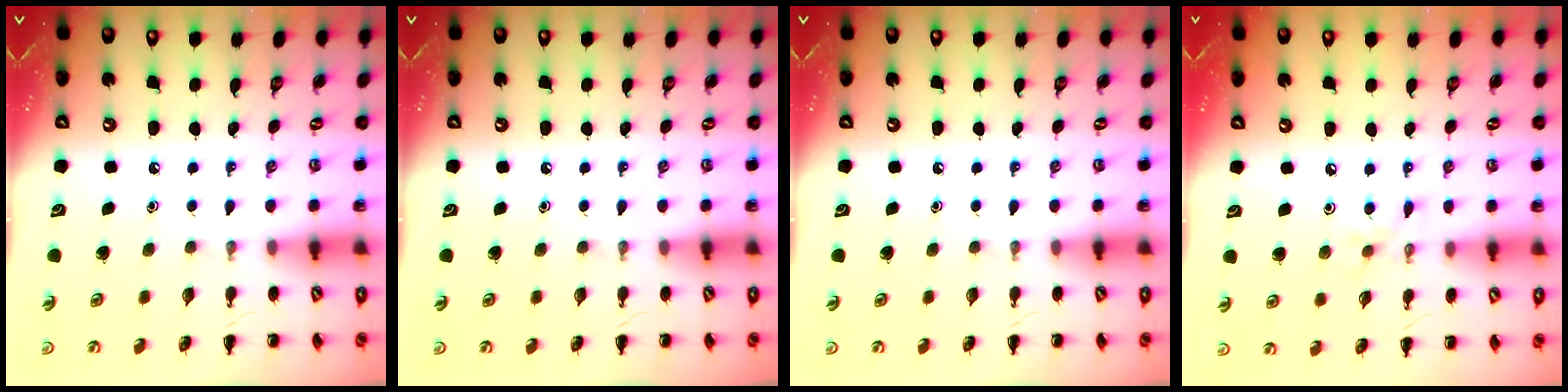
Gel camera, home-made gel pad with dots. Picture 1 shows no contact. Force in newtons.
{"total": 0.0}
{"total": 0.0}
{"total": 5.1, "press": 4.7, "slide": 1.9}